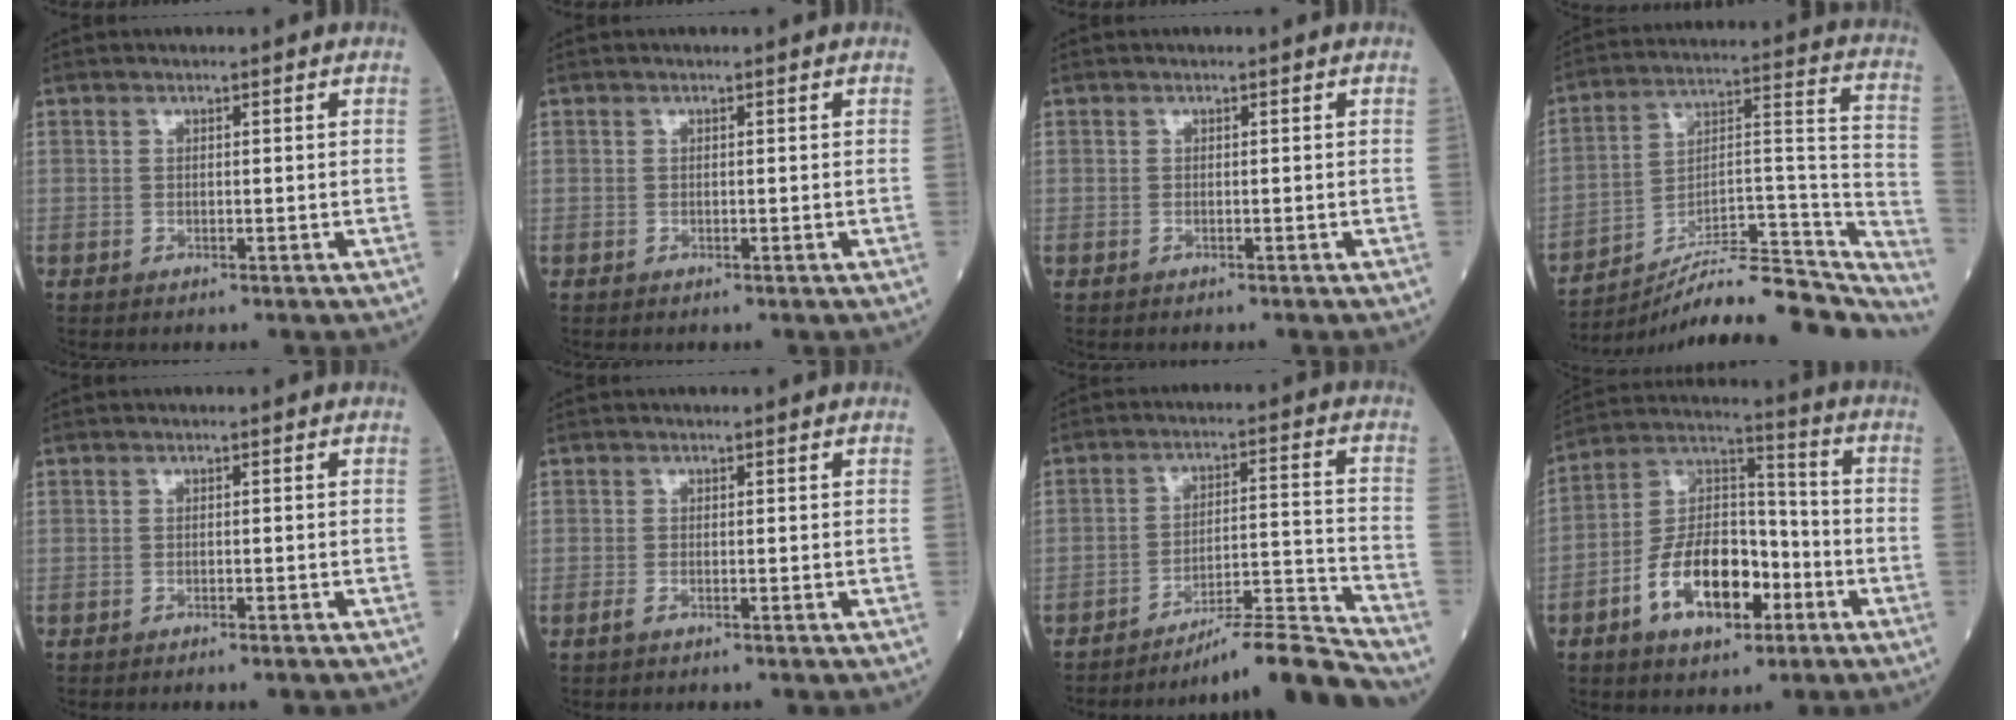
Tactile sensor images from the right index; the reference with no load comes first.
{"total": 0.0}
{"total": 0.0}
{"total": 24.3, "force": [-22.4, 3.6, 8.7], "torque": [-0.082, 0.045, -0.332]}
{"total": 1.6, "force": [-1.4, -0.1, 0.8], "torque": [-0.011, -0.001, -0.017]}
{"total": 1.2, "force": [-0.8, 0.1, 0.9], "torque": [-0.022, -0.002, -0.016]}
{"total": 10.9, "force": [-10.4, -2.5, 2.3], "torque": [-0.013, 0.033, -0.174]}
{"total": 13.9, "force": [-5.8, 6.8, 10.6], "torque": [-0.208, 0.018, -0.099]}